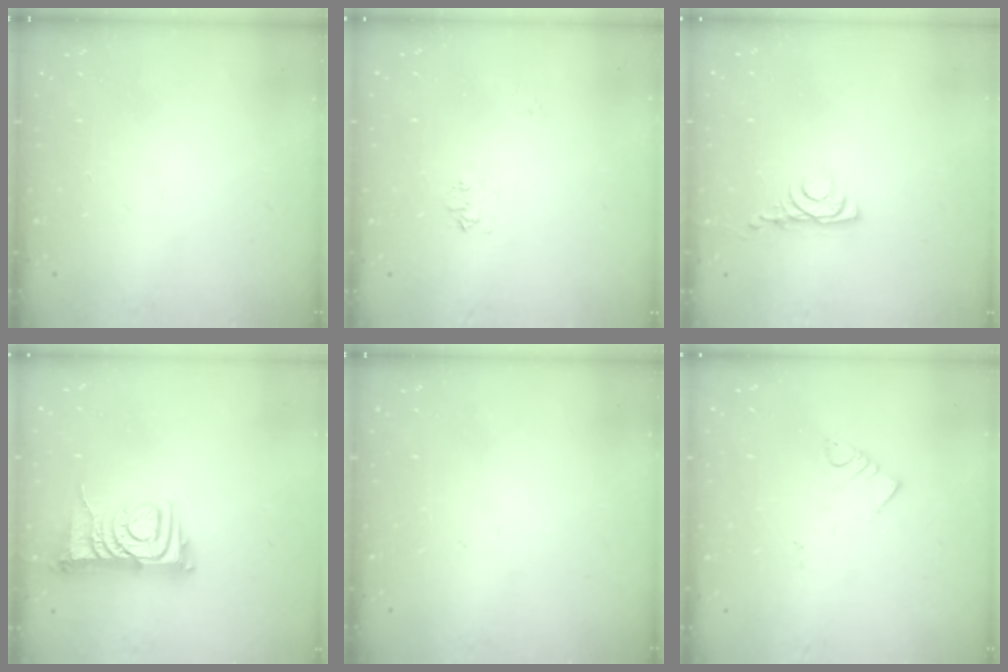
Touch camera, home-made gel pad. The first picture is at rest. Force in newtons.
{"total": 5.5, "press": 5.5, "slide": 0.7}
{"total": 4.0, "press": 3.9, "slide": 0.6}
{"total": 9.0, "press": 8.9, "slide": 1.0}
{"total": 0.0}
{"total": 2.9, "press": 2.9, "slide": 0.3}